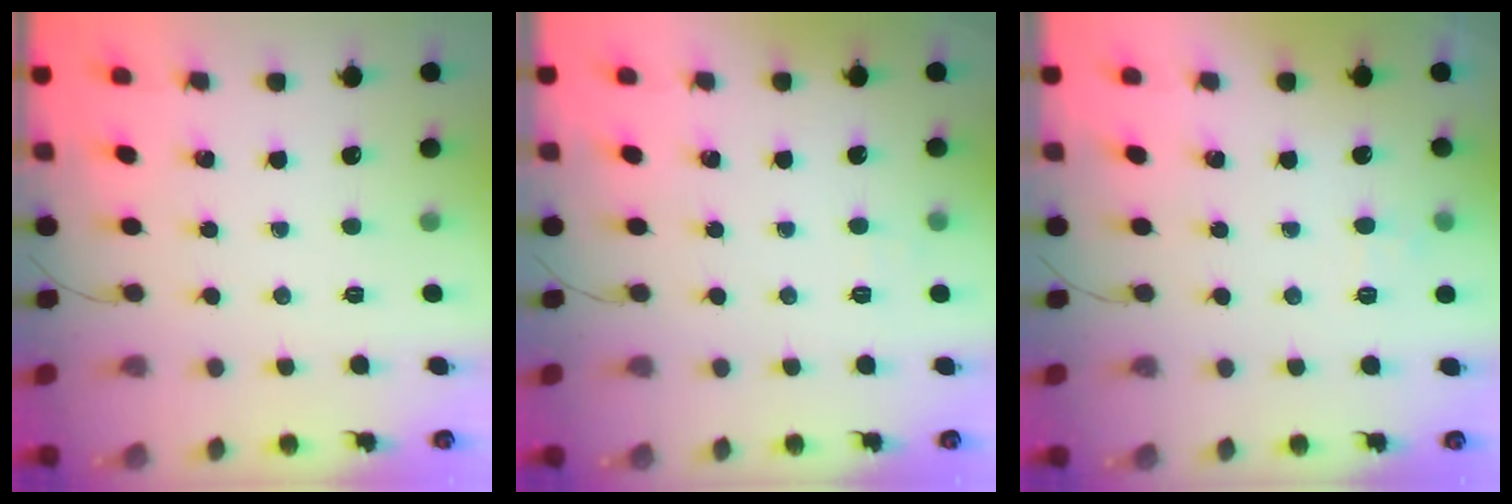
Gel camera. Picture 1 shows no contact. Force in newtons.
{"total": 3.6, "press": 3.5, "slide": 1.1}
{"total": 3.9, "press": 3.4, "slide": 1.9}